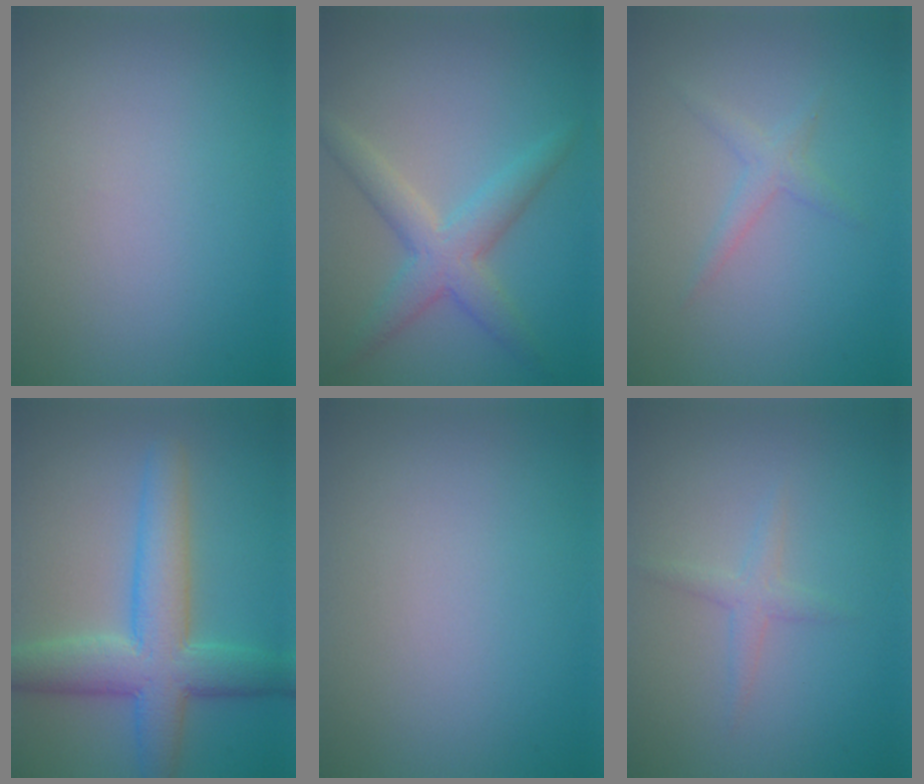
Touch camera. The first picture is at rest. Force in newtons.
{"total": 4.2, "press": 4.2, "slide": 0.2}
{"total": 1.4, "press": 1.4, "slide": 0.1}
{"total": 7.1, "press": 7.1, "slide": 0.3}
{"total": 0.0}
{"total": 1.4, "press": 1.4, "slide": 0.0}